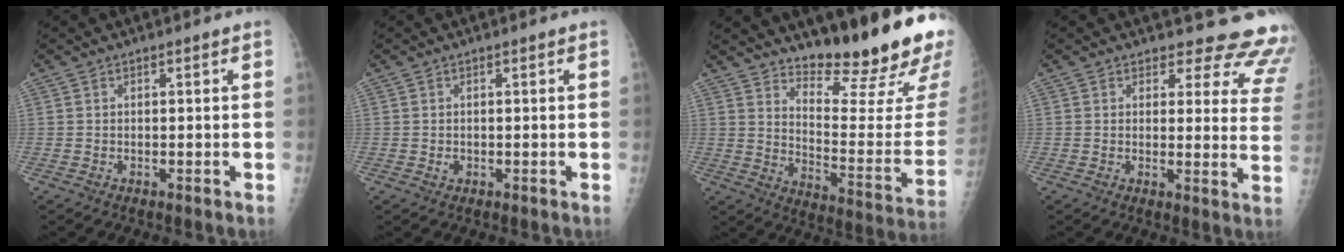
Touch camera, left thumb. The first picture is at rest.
{"total": 0.8, "force": [0.1, 0.6, 0.4], "torque": [-0.003, 0.000, 0.002]}
{"total": 21.5, "force": [17.4, 2.8, 12.4], "torque": [-0.158, -0.158, 0.249]}
{"total": 14.7, "force": [13.8, 4.6, 2.1], "torque": [0.030, -0.121, 0.122]}